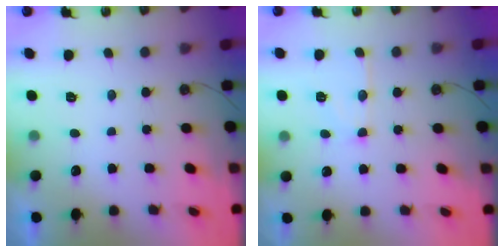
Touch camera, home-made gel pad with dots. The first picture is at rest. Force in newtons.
{"total": 8.9, "press": 8.9, "slide": 0.7}